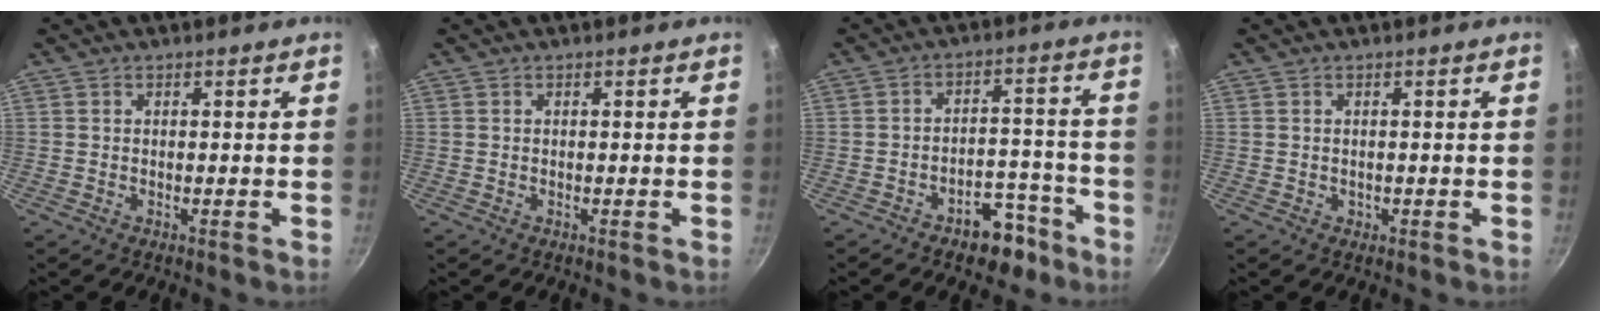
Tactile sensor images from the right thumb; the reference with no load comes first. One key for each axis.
{"total": 0.0}
{"total": 8.4, "fx": -5.5, "fy": 4.8, "fz": 4.3, "tx": -0.034, "ty": 0.055, "tz": -0.080}
{"total": 0.6, "fx": -0.1, "fy": 0.6, "fz": 0.2, "tx": -0.002, "ty": 0.002, "tz": -0.001}